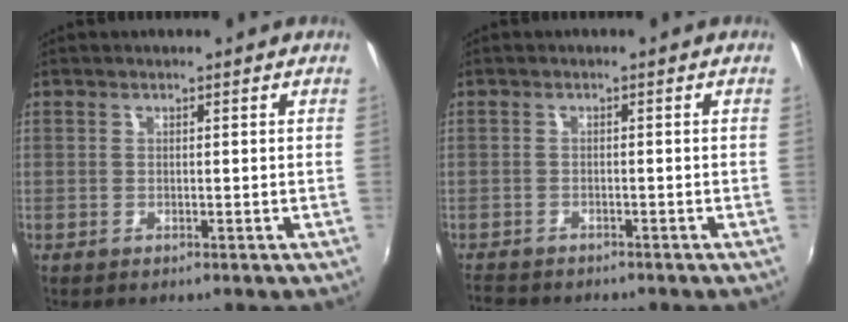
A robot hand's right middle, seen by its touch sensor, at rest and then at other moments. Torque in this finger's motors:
{"motor_torque": [-0.14, -0.13, -0.01, 0.00]}